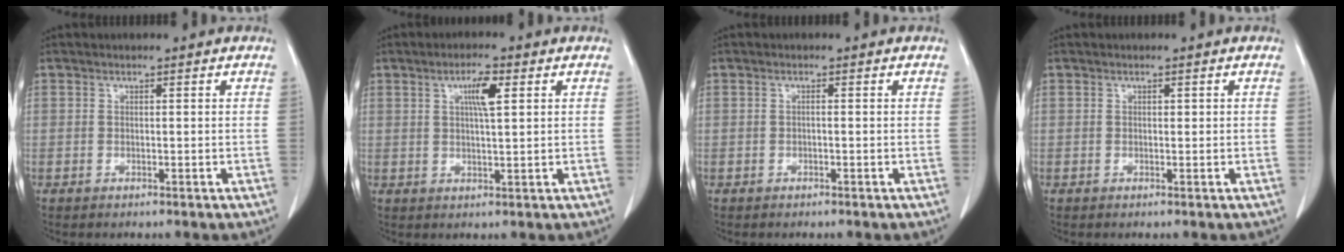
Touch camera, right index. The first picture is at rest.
{"total": 5.1, "force": [1.9, 1.1, 4.6], "torque": [-0.086, 0.001, 0.034]}
{"total": 0.7, "force": [0.0, 0.3, 0.7], "torque": [-0.017, 0.003, 0.001]}
{"total": 0.8, "force": [0.2, 0.5, 0.6], "torque": [-0.013, 0.001, 0.005]}